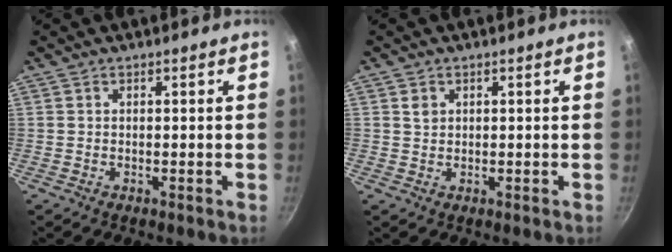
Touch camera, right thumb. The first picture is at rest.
{"total": 1.7, "force": [0.7, 1.4, 0.6], "torque": [-0.005, -0.001, 0.011]}